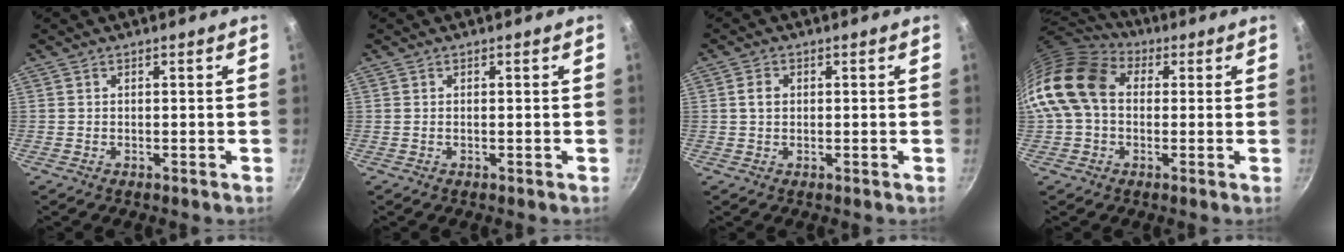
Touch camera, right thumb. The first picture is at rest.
{"total": 0.0}
{"total": 2.4, "force": [0.2, 1.9, 1.4], "torque": [-0.019, 0.005, 0.003]}
{"total": 16.0, "force": [1.5, 11.9, 10.6], "torque": [-0.189, 0.031, 0.011]}